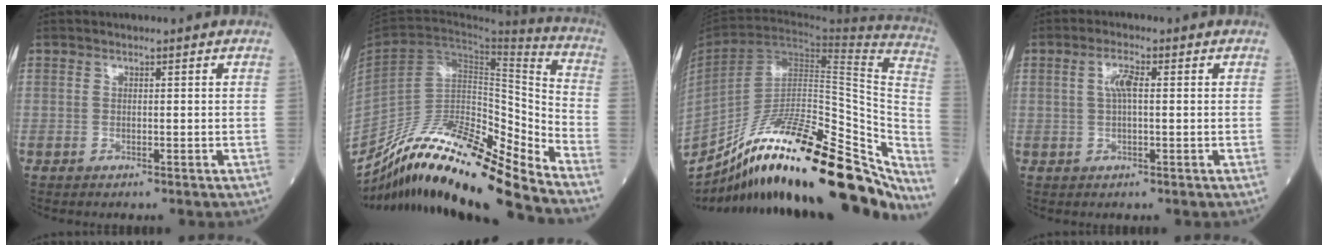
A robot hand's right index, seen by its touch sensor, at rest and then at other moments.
{"total": 20.6, "force": [-17.7, 1.0, 10.6], "torque": [-0.201, 0.010, -0.322]}
{"total": 32.1, "force": [-24.4, 6.7, 19.8], "torque": [-0.229, -0.009, -0.366]}
{"total": 2.9, "force": [0.5, 0.6, 2.8], "torque": [-0.058, 0.008, 0.011]}